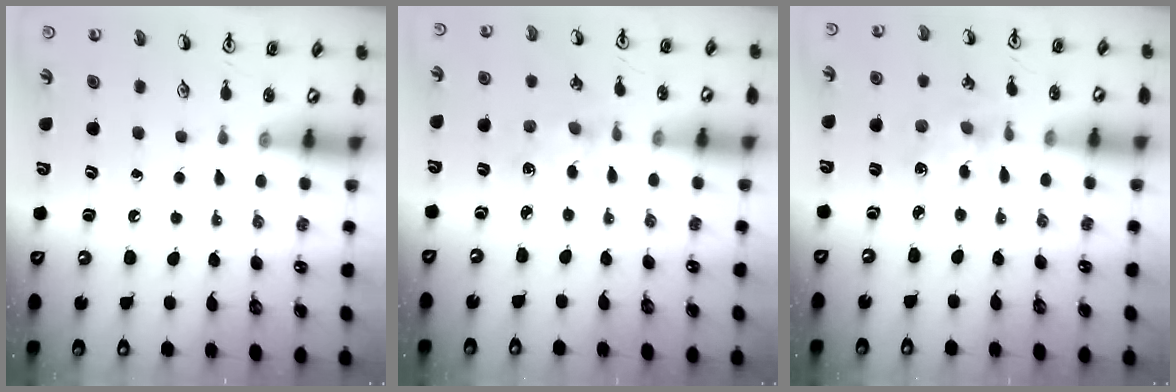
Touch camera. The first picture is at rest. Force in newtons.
{"total": 1.8, "press": 1.8, "slide": 0.3}
{"total": 2.9, "press": 2.8, "slide": 0.3}